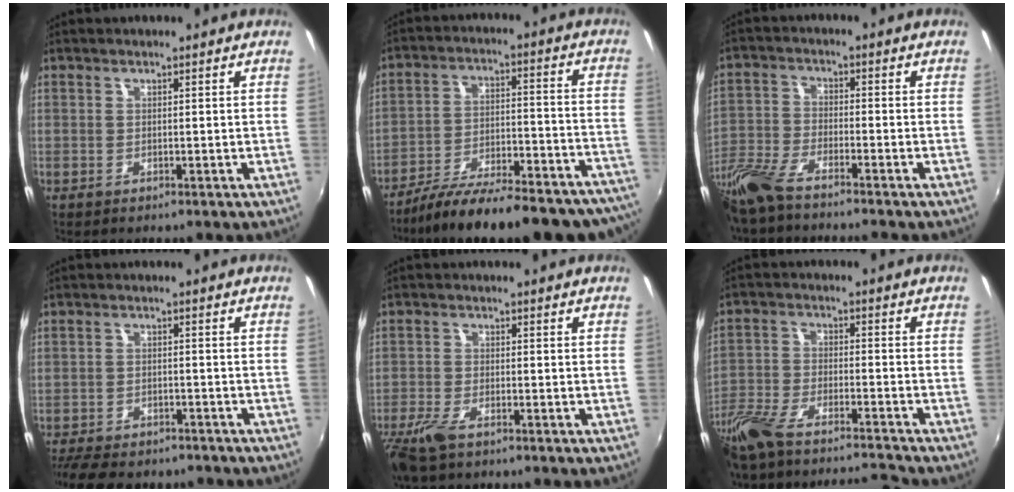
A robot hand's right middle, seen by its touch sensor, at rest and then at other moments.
{"total": 27.5, "force": [-23.5, 6.3, 12.8], "torque": [-0.202, -0.029, -0.314]}
{"total": 10.4, "force": [-8.4, 2.1, 5.7], "torque": [-0.139, -0.021, -0.174]}
{"total": 10.9, "force": [-9.3, 3.5, 4.5], "torque": [-0.109, -0.024, -0.144]}
{"total": 6.1, "force": [-4.4, 1.9, 3.8], "torque": [-0.102, -0.017, -0.089]}
{"total": 17.3, "force": [-15.4, 2.1, 7.7], "torque": [-0.178, -0.034, -0.278]}